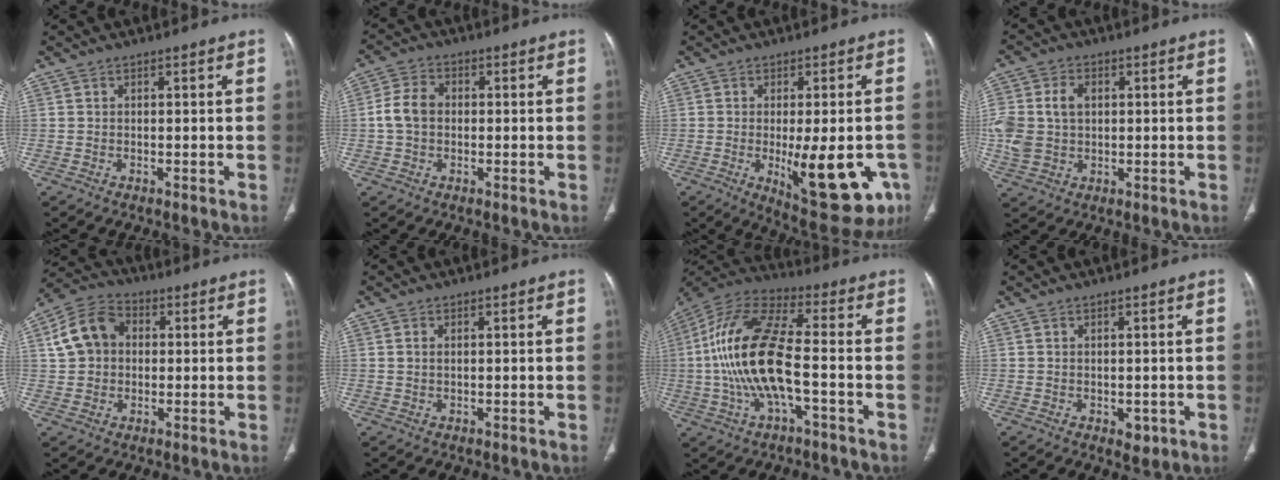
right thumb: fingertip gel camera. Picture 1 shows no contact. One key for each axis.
{"total": 5.8, "fx": 0.0, "fy": 4.4, "fz": 3.8, "tx": -0.070, "ty": 0.016, "tz": -0.008}
{"total": 17.1, "fx": -4.9, "fy": 6.4, "fz": 15.0, "tx": -0.155, "ty": -0.006, "tz": -0.044}
{"total": 10.6, "fx": 1.1, "fy": 7.9, "fz": 6.9, "tx": -0.150, "ty": 0.009, "tz": 0.028}
{"total": 9.9, "fx": 1.5, "fy": 8.0, "fz": 5.6, "tx": -0.093, "ty": 0.021, "tz": 0.017}
{"total": 1.2, "fx": 0.3, "fy": 0.8, "fz": 0.8, "tx": -0.020, "ty": 0.002, "tz": 0.008}
{"total": 17.9, "fx": -2.4, "fy": 6.6, "fz": 16.5, "tx": -0.346, "ty": 0.036, "tz": -0.046}
{"total": 2.1, "fx": -0.5, "fy": 1.4, "fz": 1.5, "tx": -0.011, "ty": -0.003, "tz": 0.002}